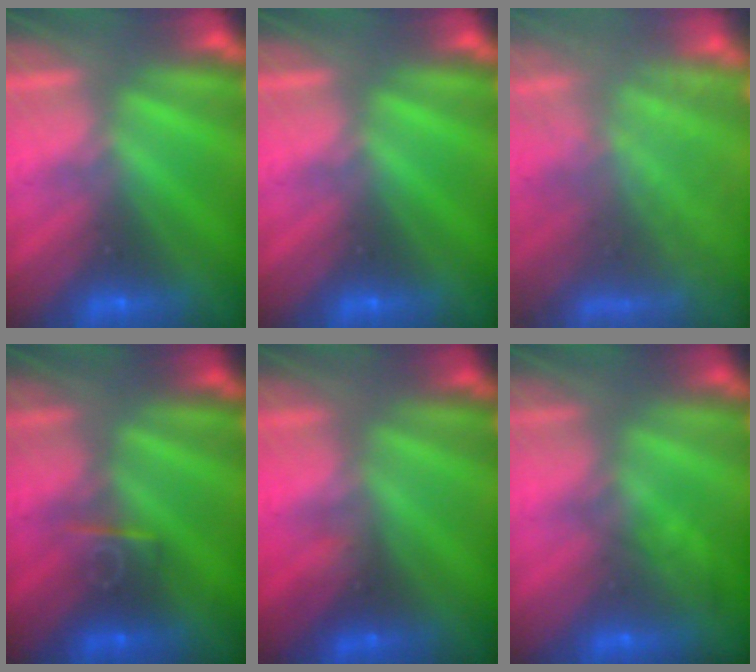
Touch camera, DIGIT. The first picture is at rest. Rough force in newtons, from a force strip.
{"total": 0.0}
{"total": 10.4}
{"total": 2.6}
{"total": 2.1}
{"total": 1.1}